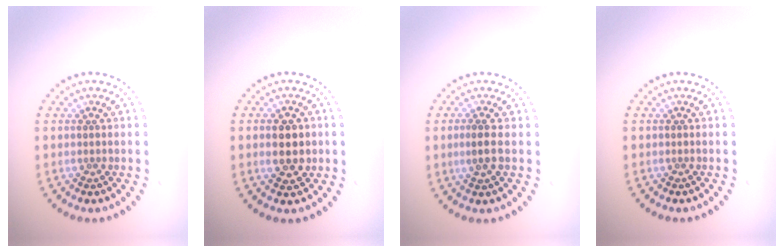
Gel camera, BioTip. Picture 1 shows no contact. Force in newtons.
{"total": 3.3, "press": 3.3, "slide": 0.1}
{"total": 1.9, "press": 1.8, "slide": 0.7}
{"total": 0.0}